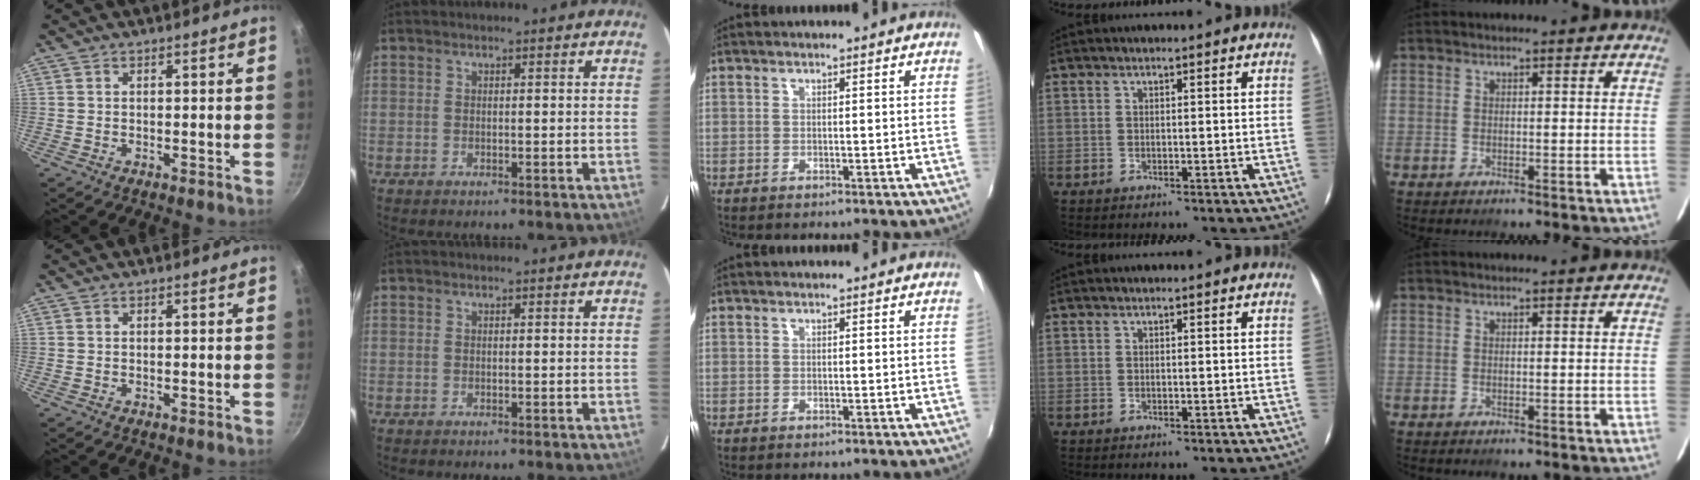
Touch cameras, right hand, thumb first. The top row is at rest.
{}